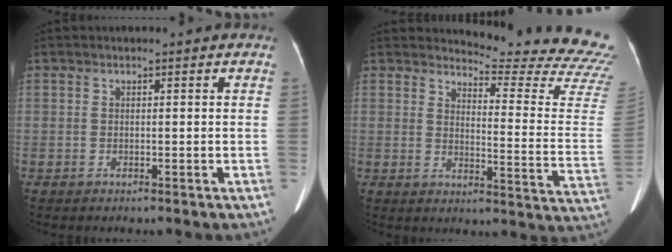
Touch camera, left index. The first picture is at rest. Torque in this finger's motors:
{"motor_torque": [0.11, -0.78, -0.02, -0.02]}